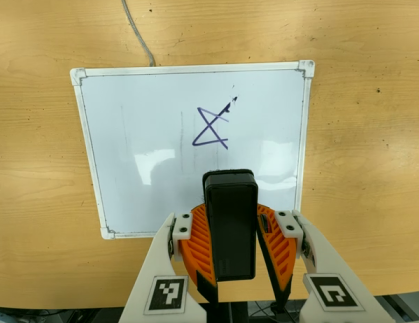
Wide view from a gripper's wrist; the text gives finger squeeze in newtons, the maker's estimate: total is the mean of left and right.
{"total": 9.8, "left": 10.1, "right": 9.5}